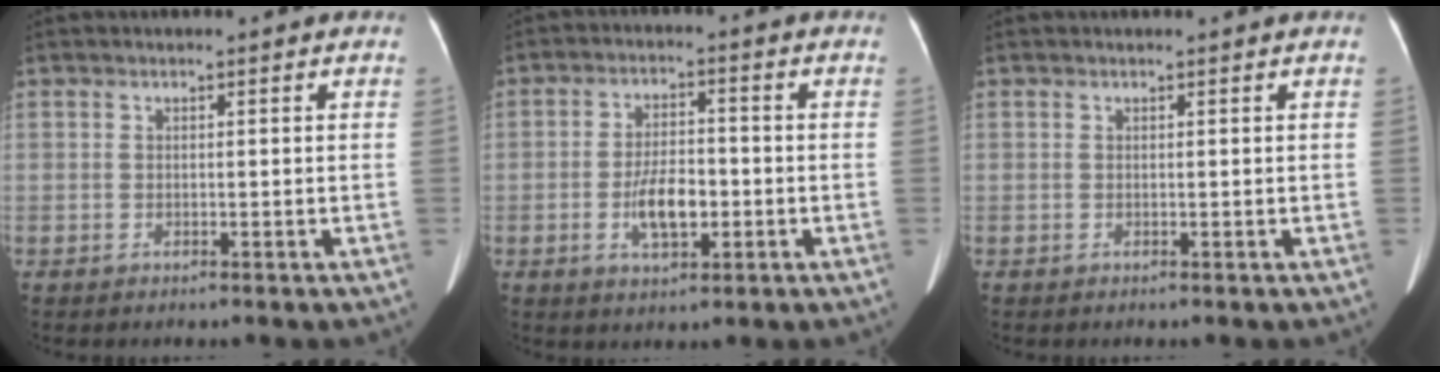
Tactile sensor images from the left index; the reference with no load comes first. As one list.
[{"total": 6.4, "force": [-1.7, 2.8, 5.4], "torque": [-0.106, 0.003, -0.028]}, {"total": 0.7, "force": [0.6, 0.0, 0.2], "torque": [-0.005, 0.002, 0.011]}]